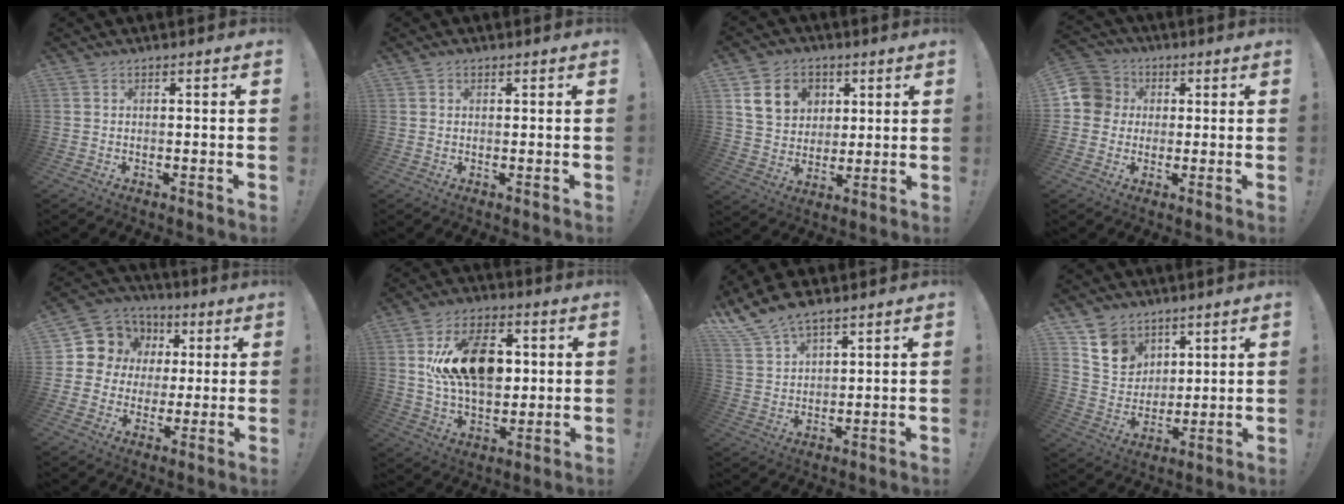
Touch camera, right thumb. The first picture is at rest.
{"total": 0.9, "force": [0.5, 0.7, 0.2], "torque": [-0.005, 0.002, 0.010]}
{"total": 12.6, "force": [5.3, 10.3, 4.9], "torque": [-0.069, -0.021, 0.108]}
{"total": 8.5, "force": [0.6, 8.2, 2.1], "torque": [-0.036, 0.006, 0.013]}
{"total": 10.7, "force": [2.8, 9.9, 2.8], "torque": [-0.031, -0.023, 0.066]}
{"total": 19.5, "force": [3.6, 12.9, 14.2], "torque": [-0.233, -0.007, 0.064]}
{"total": 10.1, "force": [8.2, 4.0, 4.2], "torque": [-0.093, -0.045, 0.161]}
{"total": 11.1, "force": [7.3, 7.9, 2.6], "torque": [-0.050, -0.051, 0.149]}